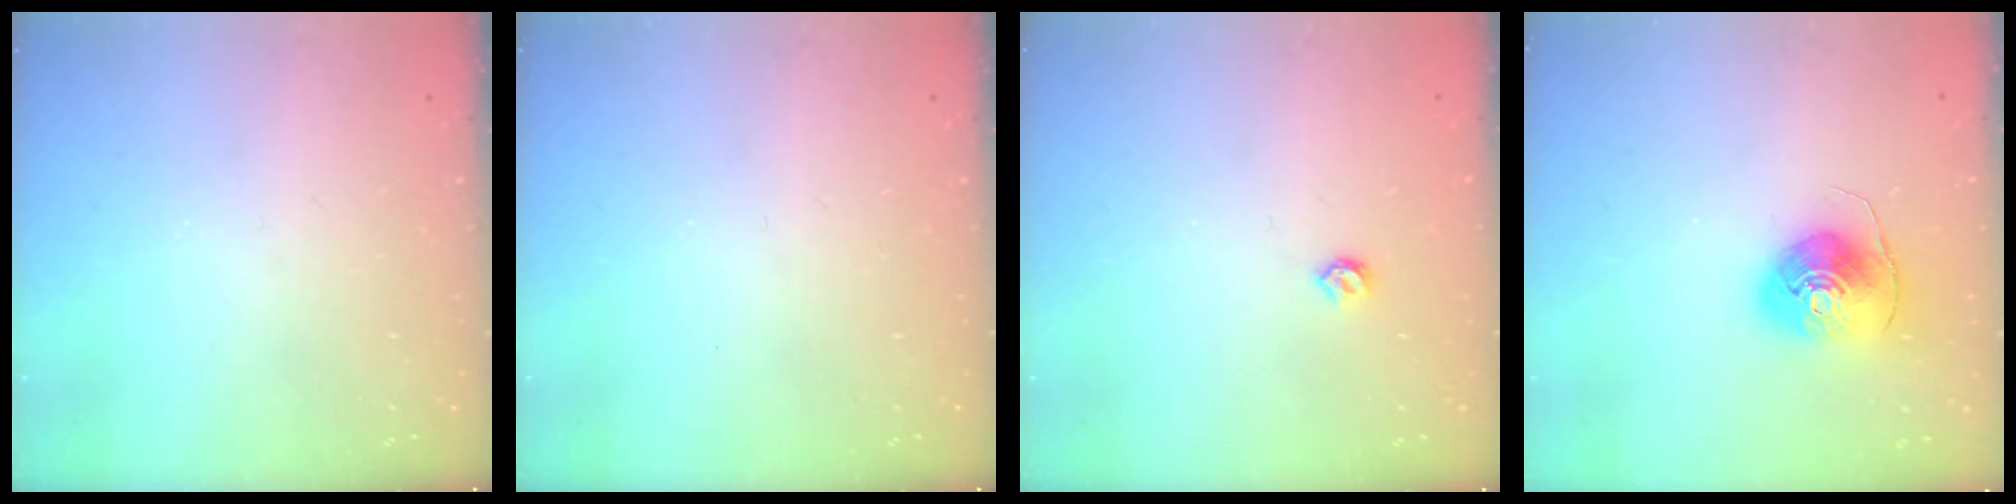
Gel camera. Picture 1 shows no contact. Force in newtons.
{"total": 0.0}
{"total": 4.2, "press": 4.2, "slide": 0.7}
{"total": 8.4, "press": 8.3, "slide": 1.5}